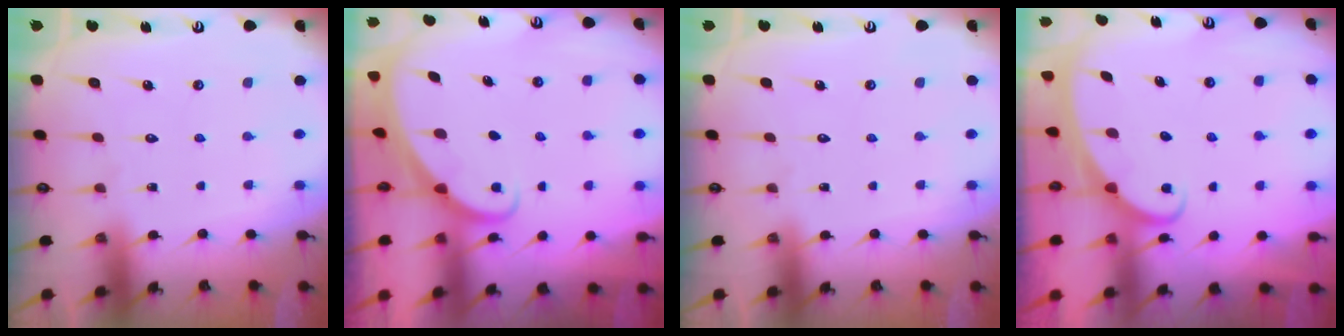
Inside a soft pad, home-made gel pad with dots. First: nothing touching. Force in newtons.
{"total": 1.6, "press": 1.6, "slide": 0.0}
{"total": 0.0}
{"total": 2.6, "press": 2.5, "slide": 0.3}